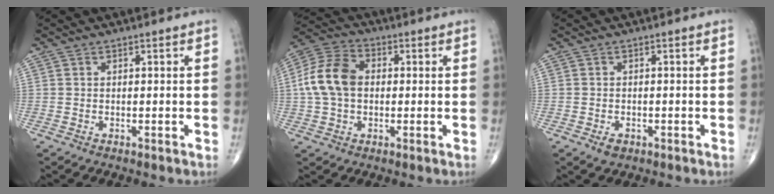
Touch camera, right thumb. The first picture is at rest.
{"total": 11.3, "force": [0.5, 7.9, 8.1], "torque": [-0.159, 0.028, 0.002]}
{"total": 1.9, "force": [-1.0, 1.3, 1.0], "torque": [-0.012, 0.001, -0.011]}